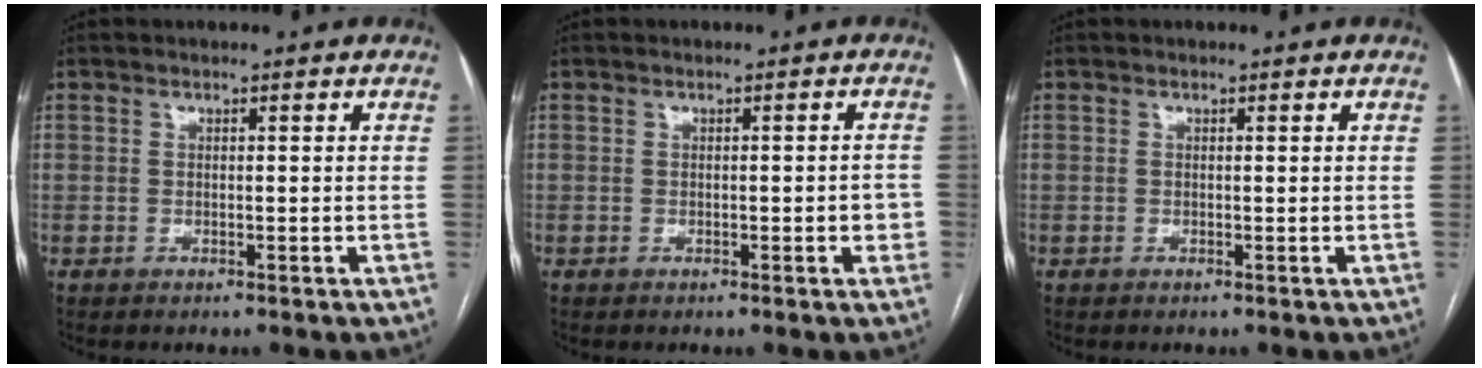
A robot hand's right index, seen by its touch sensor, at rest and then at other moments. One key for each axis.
{"total": 2.4, "fx": -0.5, "fy": 0.7, "fz": 2.2, "tx": -0.024, "ty": 0.005, "tz": -0.006}
{"total": 0.0}